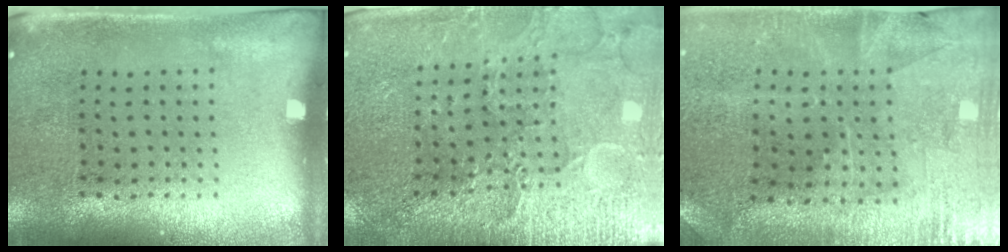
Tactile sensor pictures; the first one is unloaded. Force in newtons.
{"total": 3.2, "press": 3.2, "slide": 0.3}
{"total": 0.5, "press": 0.5, "slide": 0.3}